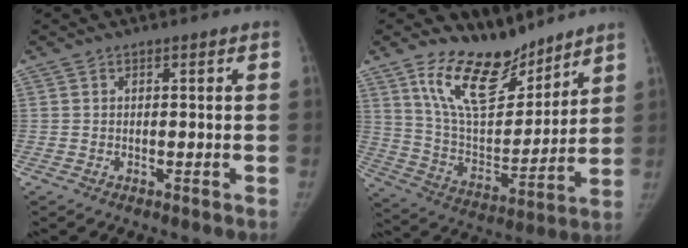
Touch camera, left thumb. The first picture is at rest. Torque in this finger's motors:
{"motor_torque": [0.10, -0.01, 1.57, -1.20, 0.33]}